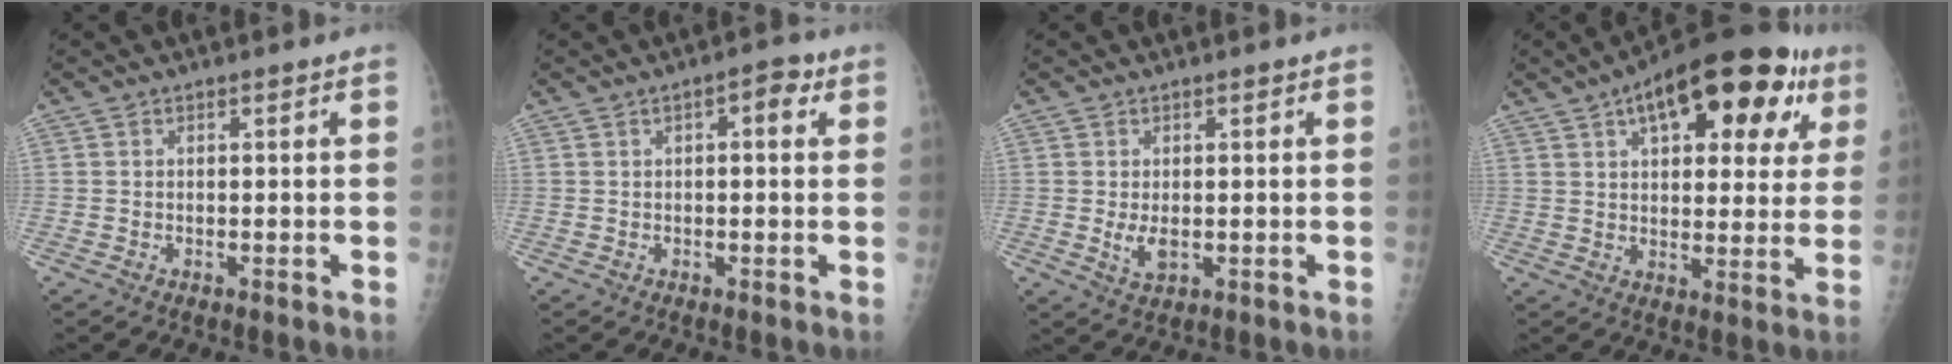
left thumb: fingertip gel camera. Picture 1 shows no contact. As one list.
[{"total": 3.8, "force": [1.4, 1.8, 3.1], "torque": [-0.030, 0.005, 0.012]}, {"total": 3.4, "force": [-0.3, 2.1, 2.7], "torque": [-0.047, -0.008, 0.001]}, {"total": 23.4, "force": [10.8, 10.9, 17.7], "torque": [-0.222, 0.010, 0.150]}]